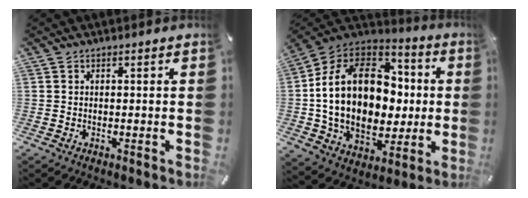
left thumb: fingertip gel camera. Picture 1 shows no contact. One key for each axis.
{"total": 23.0, "fx": 0.7, "fy": 17.0, "fz": 15.4, "tx": -0.302, "ty": 0.002, "tz": 0.020}